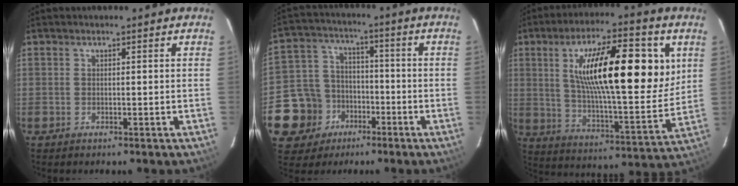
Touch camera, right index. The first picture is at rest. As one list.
[{"total": 13.3, "force": [-6.0, 11.4, 3.2], "torque": [-0.109, 0.035, -0.090]}, {"total": 24.2, "force": [7.5, 7.2, 21.8], "torque": [-0.354, 0.008, 0.119]}]